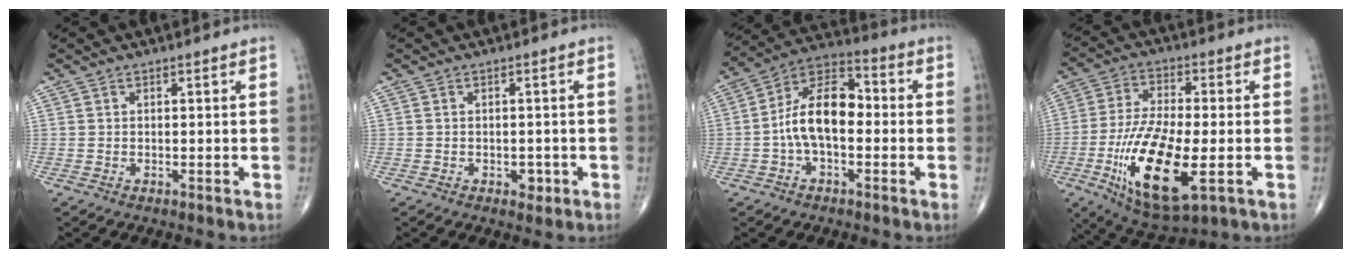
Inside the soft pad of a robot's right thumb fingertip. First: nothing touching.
{"total": 1.9, "force": [-0.8, 1.3, 1.2], "torque": [-0.008, 0.002, -0.008]}
{"total": 12.6, "force": [-1.2, 7.0, 10.4], "torque": [-0.174, 0.041, -0.032]}
{"total": 18.5, "force": [-5.1, 6.5, 16.6], "torque": [-0.329, -0.008, -0.082]}